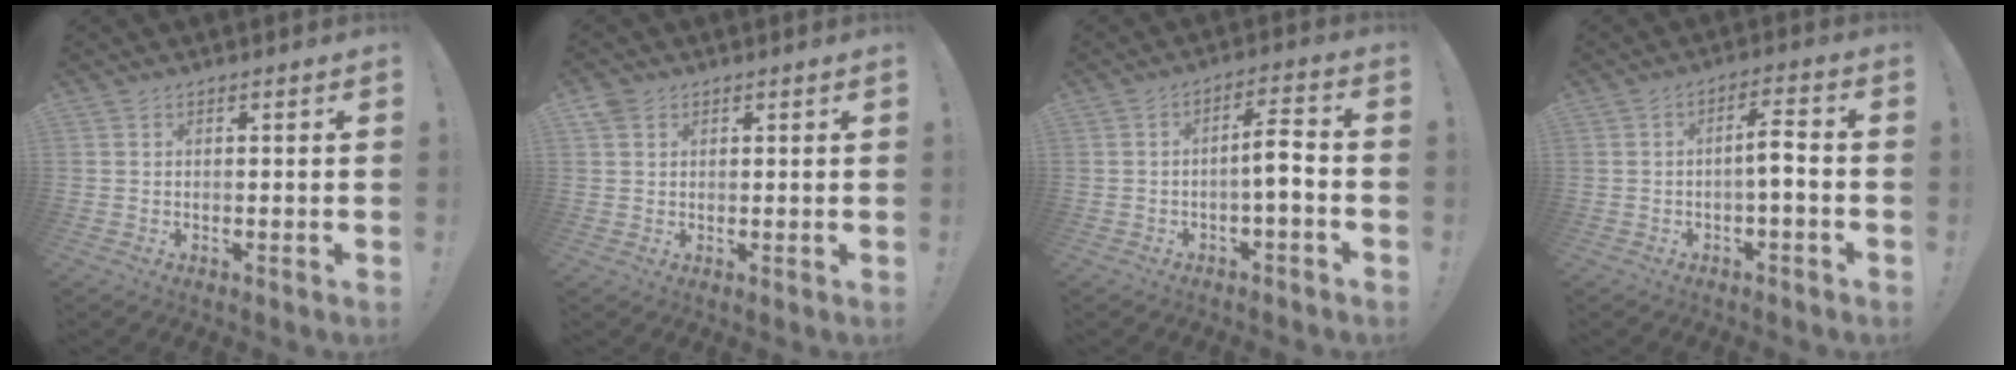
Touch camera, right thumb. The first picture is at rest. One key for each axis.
{"total": 3.7, "fx": 1.9, "fy": 3.0, "fz": 1.0, "tx": -0.014, "ty": -0.007, "tz": 0.036}
{"total": 6.5, "fx": -1.5, "fy": 1.8, "fz": 6.0, "tx": -0.099, "ty": 0.016, "tz": -0.027}
{"total": 5.3, "fx": -1.1, "fy": 1.6, "fz": 5.0, "tx": -0.084, "ty": 0.013, "tz": -0.021}